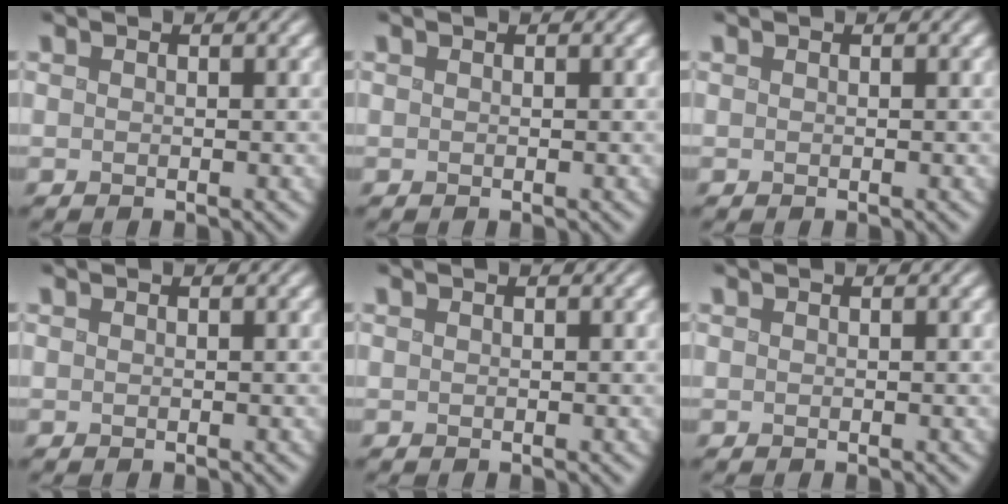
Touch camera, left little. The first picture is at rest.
{"total": 0.0}
{"total": 0.0}
{"total": 0.0}
{"total": 0.0}
{"total": 0.0}